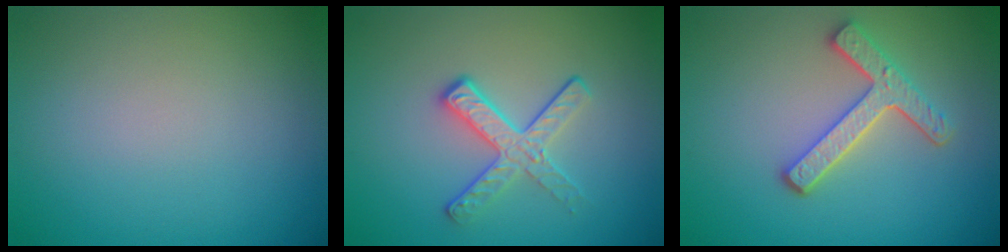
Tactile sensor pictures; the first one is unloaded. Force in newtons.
{"total": 3.1, "press": 2.4, "slide": 1.9}
{"total": 3.7, "press": 3.1, "slide": 2.0}